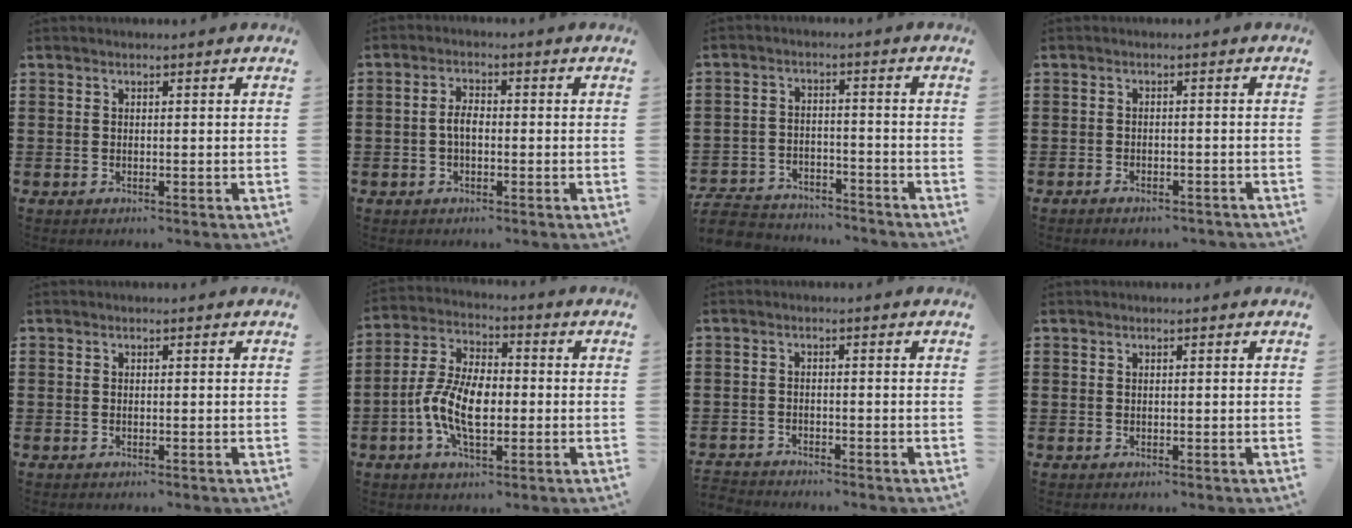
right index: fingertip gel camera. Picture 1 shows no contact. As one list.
[{"total": 2.7, "force": [-0.5, 1.3, 2.4], "torque": [-0.053, 0.001, -0.011]}, {"total": 5.9, "force": [-5.8, 0.9, 0.8], "torque": [-0.029, 0.004, -0.120]}, {"total": 1.7, "force": [-1.7, 0.2, 0.2], "torque": [-0.008, -0.001, -0.034]}, {"total": 0.0}, {"total": 9.0, "force": [-2.0, 4.7, 7.4], "torque": [-0.169, 0.000, -0.041]}, {"total": 2.0, "force": [-2.0, 0.0, -0.3], "torque": [-0.001, 0.000, -0.044]}, {"total": 0.0}]